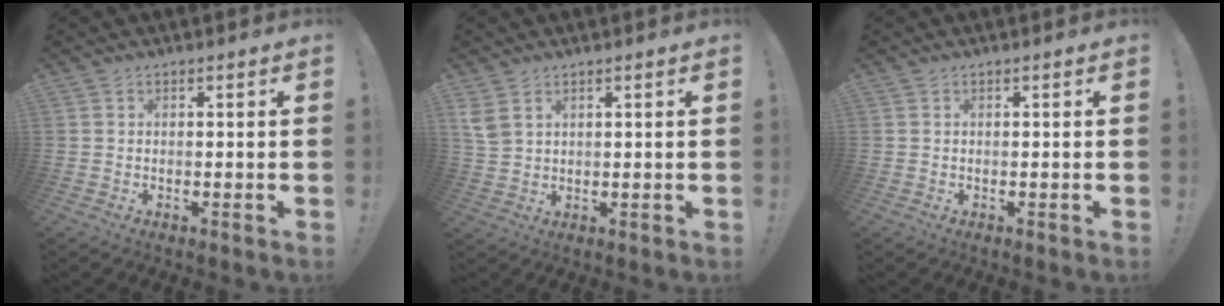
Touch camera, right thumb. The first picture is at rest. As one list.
[{"total": 4.3, "force": [2.5, 2.5, 2.5], "torque": [-0.055, -0.010, 0.048]}, {"total": 0.0}]